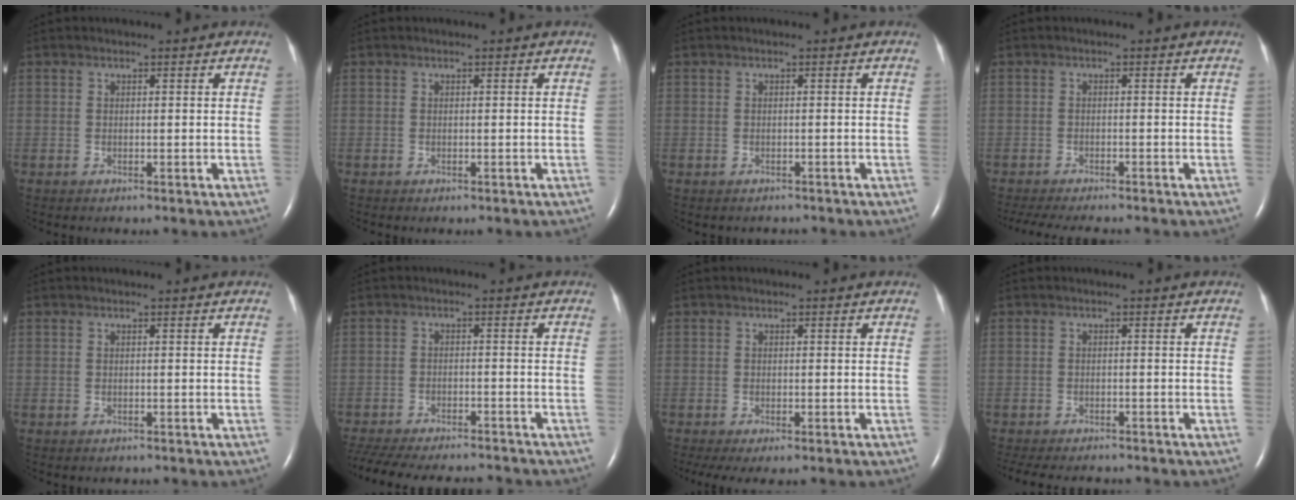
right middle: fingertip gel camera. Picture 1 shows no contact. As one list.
[{"total": 0.0}, {"total": 1.4, "force": [-1.3, 0.7, 0.2], "torque": [-0.011, -0.001, -0.013]}, {"total": 9.4, "force": [-8.1, 1.5, 4.4], "torque": [-0.065, -0.014, -0.115]}, {"total": 0.0}, {"total": 18.7, "force": [-16.6, 4.4, 7.5], "torque": [-0.201, -0.031, -0.231]}, {"total": 6.0, "force": [-4.4, 1.8, 3.6], "torque": [-0.053, -0.015, -0.067]}, {"total": 9.7, "force": [-8.5, 2.6, 3.9], "torque": [-0.071, -0.012, -0.114]}]